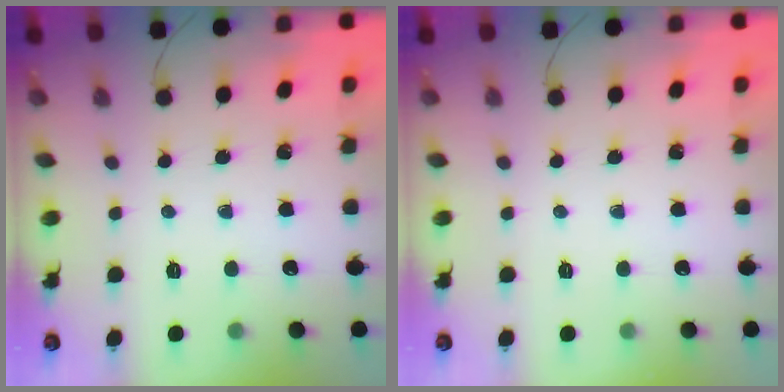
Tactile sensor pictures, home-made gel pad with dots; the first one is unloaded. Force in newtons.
{"total": 0.0}